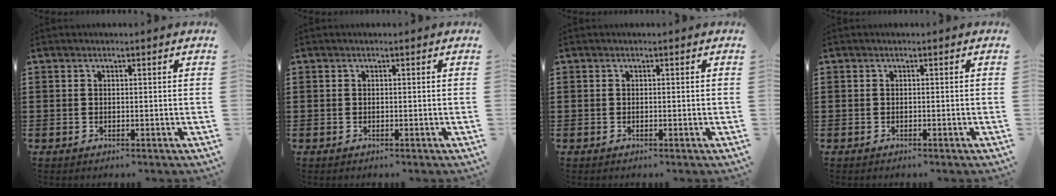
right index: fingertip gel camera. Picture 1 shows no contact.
{"total": 0.0}
{"total": 0.0}
{"total": 0.0}